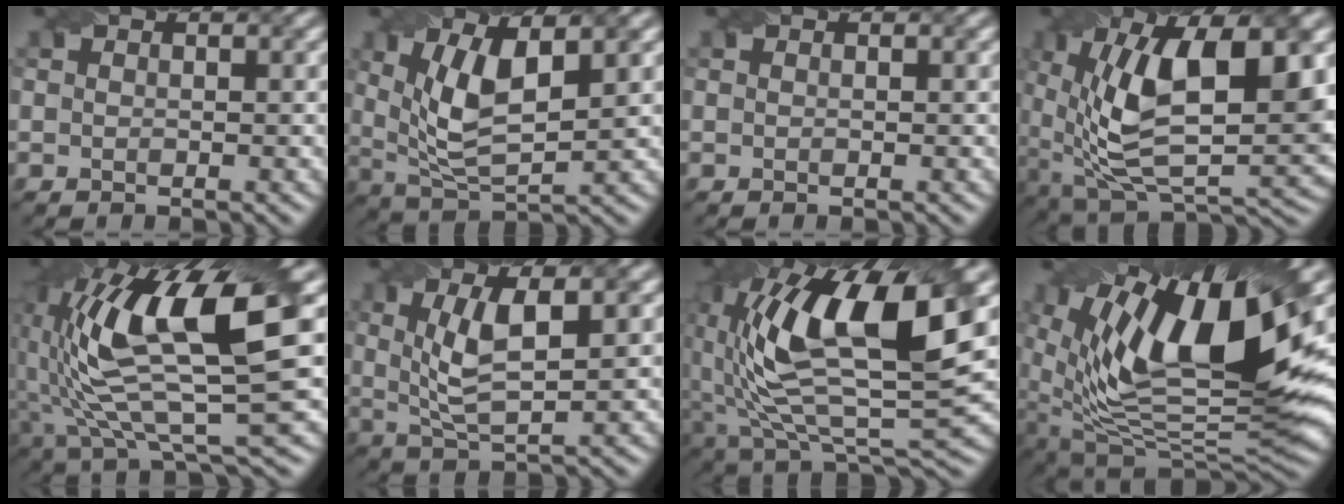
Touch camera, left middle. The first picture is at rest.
{"total": 6.4, "force": [1.8, 2.5, 5.7], "torque": [-0.119, -0.005, 0.037]}
{"total": 0.0}
{"total": 13.5, "force": [2.6, 6.2, 11.7], "torque": [-0.210, -0.008, 0.043]}
{"total": 13.8, "force": [3.3, 3.7, 12.8], "torque": [-0.241, 0.001, 0.067]}
{"total": 5.3, "force": [1.2, 1.6, 4.9], "torque": [-0.101, 0.001, 0.027]}
{"total": 14.2, "force": [3.5, 5.7, 12.5], "torque": [-0.241, -0.002, 0.063]}
{"total": 15.6, "force": [6.0, 5.8, 13.2], "torque": [-0.241, 0.004, 0.099]}